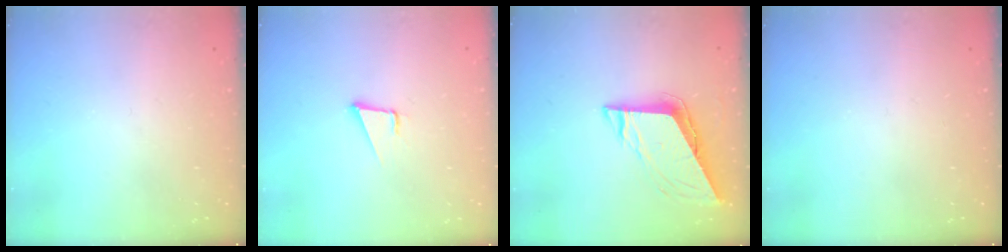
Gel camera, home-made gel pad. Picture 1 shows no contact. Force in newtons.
{"total": 3.4, "press": 2.6, "slide": 2.2}
{"total": 8.1, "press": 8.1, "slide": 0.3}
{"total": 0.0}